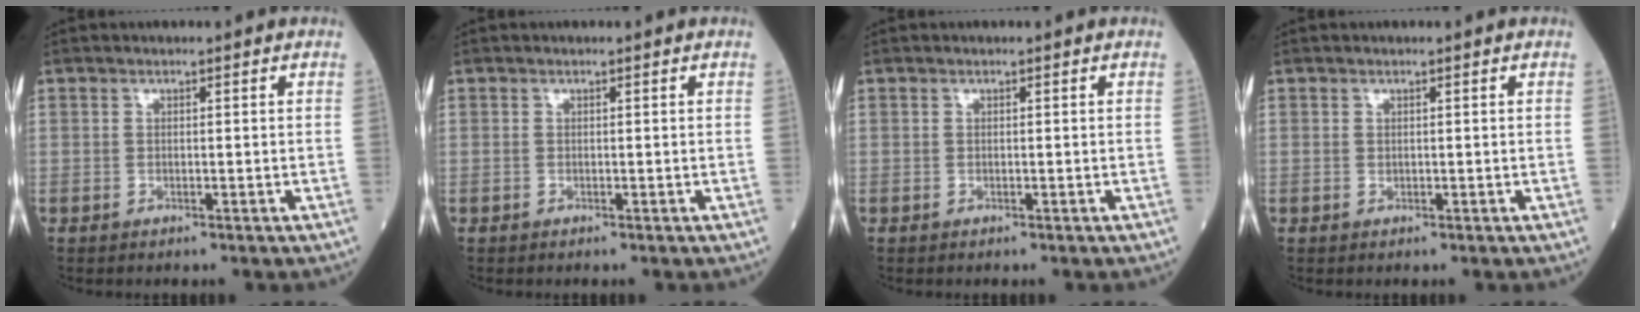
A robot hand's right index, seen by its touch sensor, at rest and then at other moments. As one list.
[{"total": 0.0}, {"total": 0.0}, {"total": 0.0}]